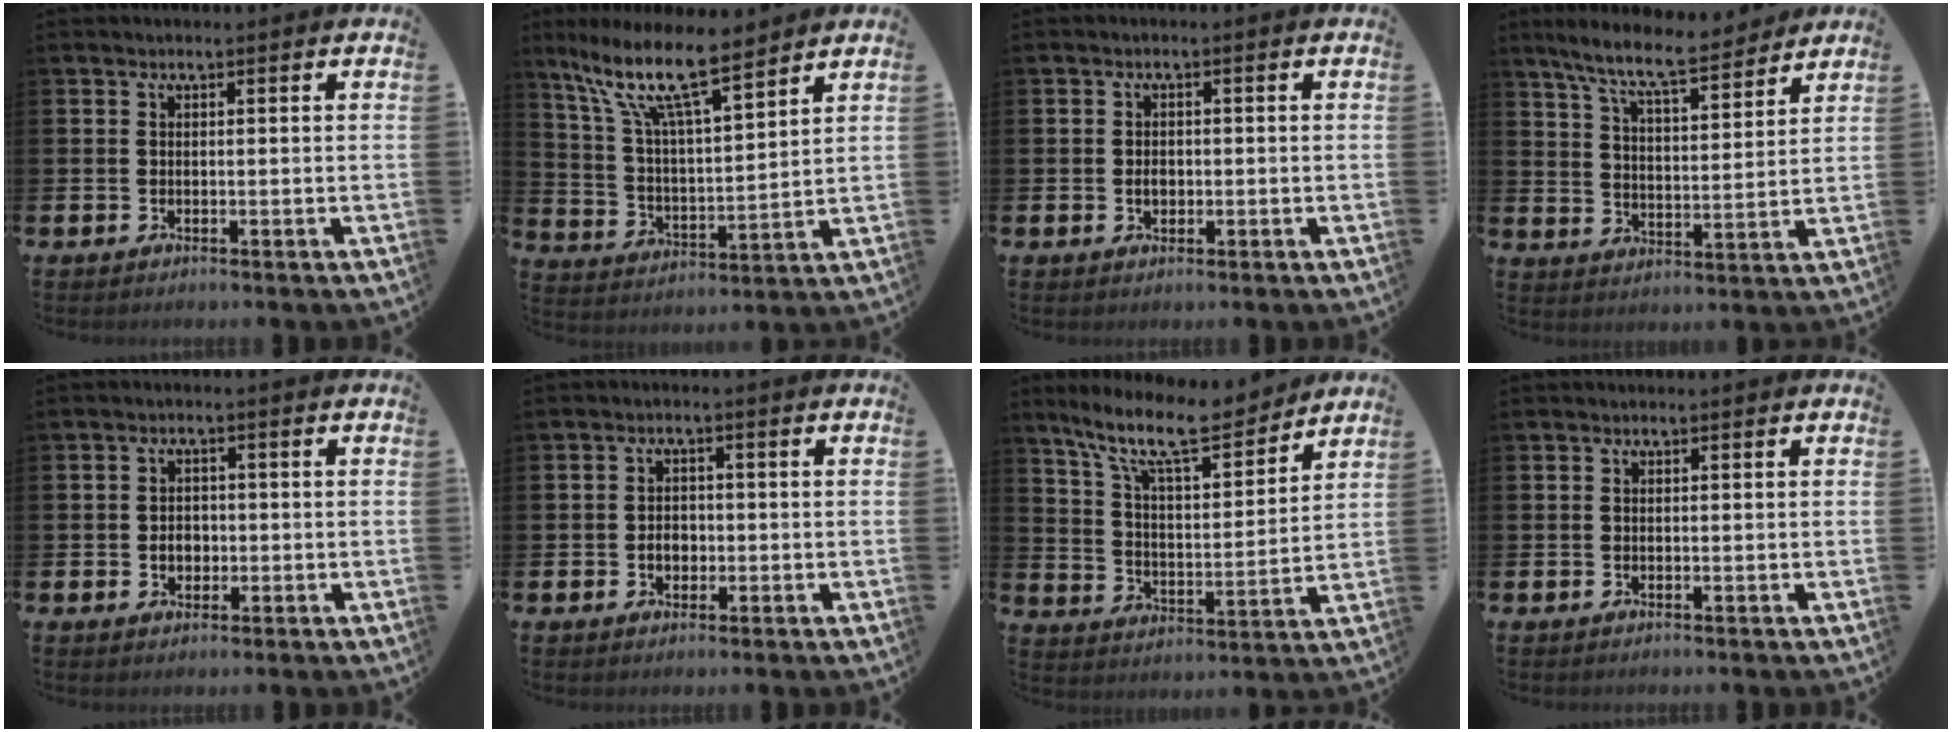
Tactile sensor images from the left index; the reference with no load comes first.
{"total": 12.2, "force": [9.4, 2.9, 7.2], "torque": [-0.168, -0.042, 0.162]}
{"total": 1.6, "force": [-0.3, 1.2, 1.0], "torque": [-0.011, 0.003, -0.010]}
{"total": 9.4, "force": [8.5, 1.3, 3.8], "torque": [-0.099, -0.046, 0.151]}
{"total": 2.5, "force": [-0.6, 2.0, 1.4], "torque": [-0.012, -0.002, -0.018]}
{"total": 2.5, "force": [-0.8, 1.9, 1.4], "torque": [-0.010, -0.003, -0.021]}
{"total": 11.8, "force": [9.9, 2.5, 5.9], "torque": [-0.136, -0.052, 0.172]}
{"total": 0.0}